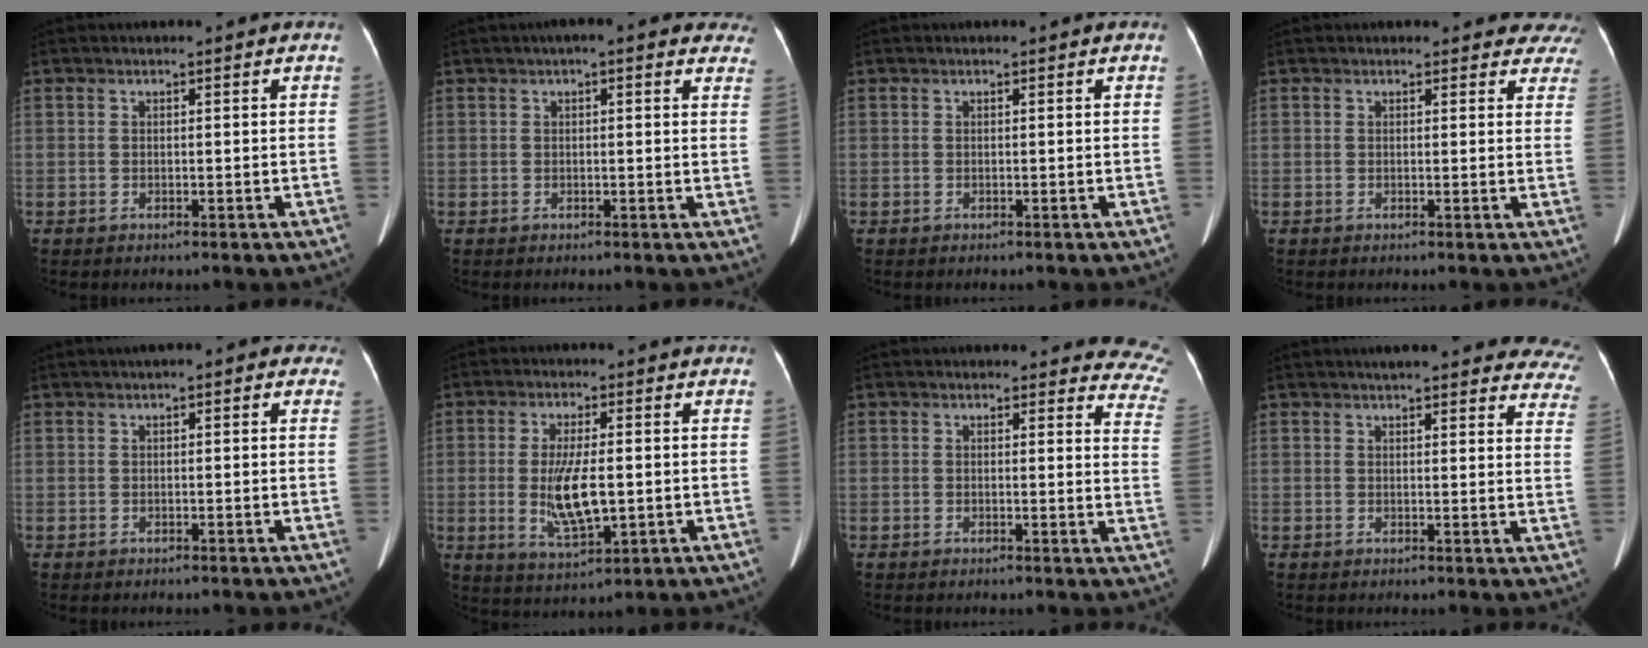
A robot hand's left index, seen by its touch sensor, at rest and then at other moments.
{"total": 8.0, "force": [5.8, 2.2, 5.0], "torque": [-0.044, 0.018, 0.054]}
{"total": 0.0}
{"total": 7.4, "force": [6.8, 2.8, 0.4], "torque": [0.045, -0.011, 0.035]}
{"total": 4.1, "force": [2.4, 1.4, 3.0], "torque": [-0.026, 0.029, 0.023]}
{"total": 8.3, "force": [-0.6, 2.3, 7.9], "torque": [-0.161, -0.012, -0.005]}
{"total": 10.4, "force": [9.7, 3.1, 2.2], "torque": [0.025, -0.055, 0.056]}
{"total": 20.2, "force": [18.0, 4.2, 7.9], "torque": [-0.076, -0.030, 0.186]}